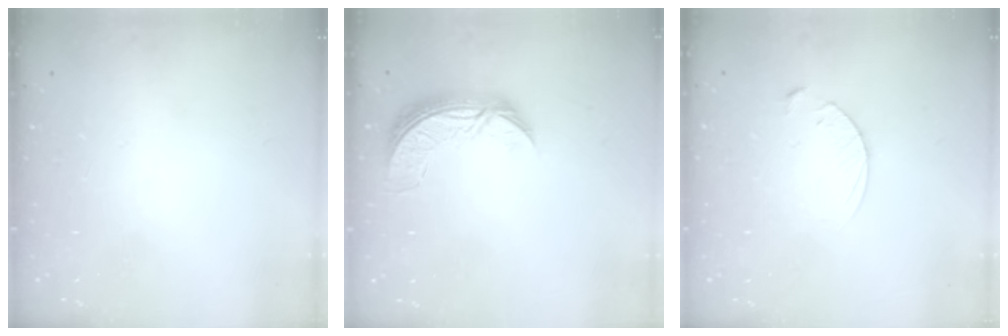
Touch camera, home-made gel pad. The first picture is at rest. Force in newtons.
{"total": 7.7, "press": 7.6, "slide": 0.7}
{"total": 5.4, "press": 5.4, "slide": 0.5}